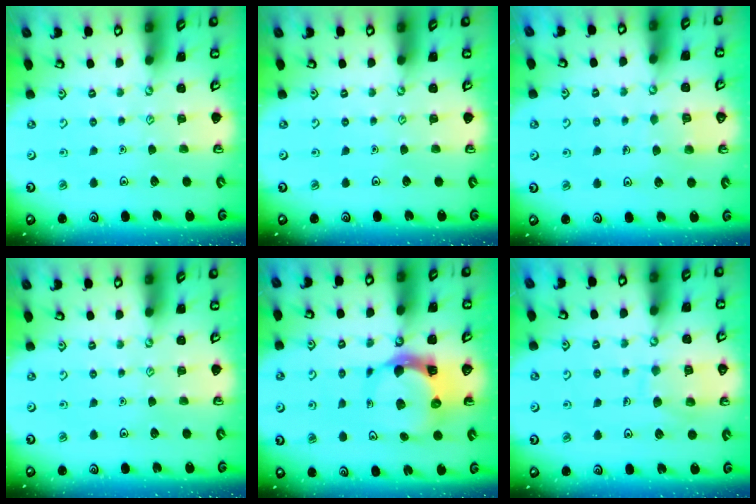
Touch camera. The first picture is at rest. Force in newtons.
{"total": 0.0}
{"total": 5.1, "press": 5.1, "slide": 0.3}
{"total": 0.0}
{"total": 7.4, "press": 7.3, "slide": 1.1}
{"total": 9.1, "press": 9.0, "slide": 0.9}